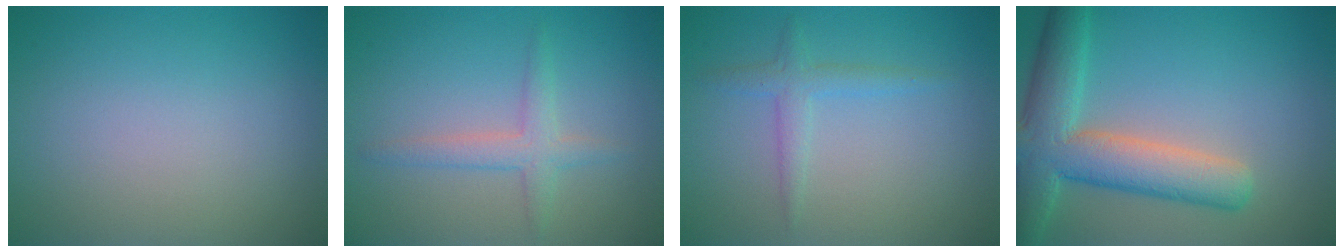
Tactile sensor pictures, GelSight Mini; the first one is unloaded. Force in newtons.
{"total": 2.2, "press": 2.2, "slide": 0.0}
{"total": 1.8, "press": 1.7, "slide": 0.1}
{"total": 7.8, "press": 7.8, "slide": 0.5}